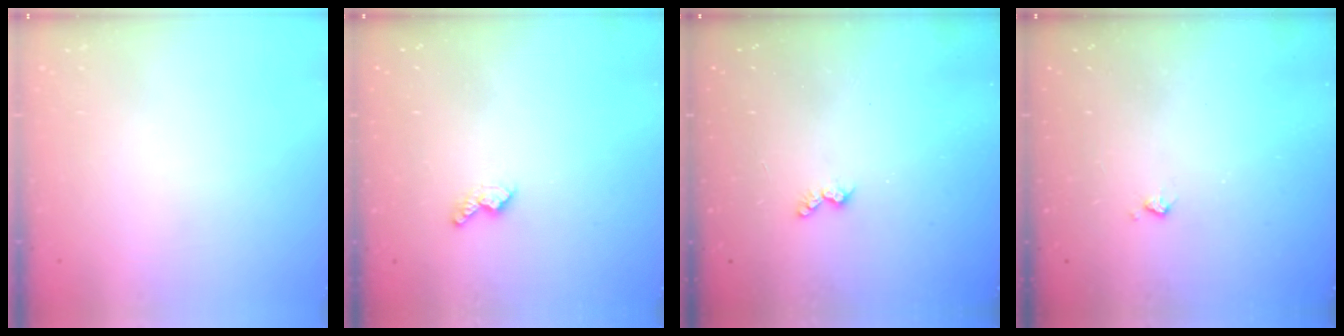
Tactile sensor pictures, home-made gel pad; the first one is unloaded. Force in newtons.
{"total": 4.5, "press": 4.4, "slide": 0.8}
{"total": 3.7, "press": 3.6, "slide": 0.7}
{"total": 4.0, "press": 4.0, "slide": 0.5}